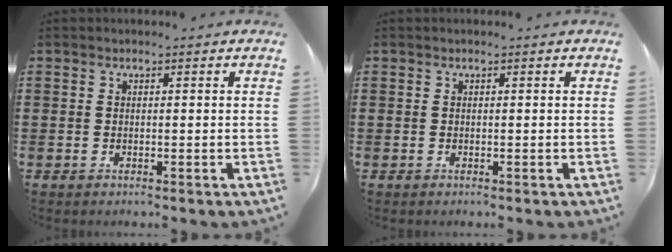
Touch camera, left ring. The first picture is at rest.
{"total": 0.0}